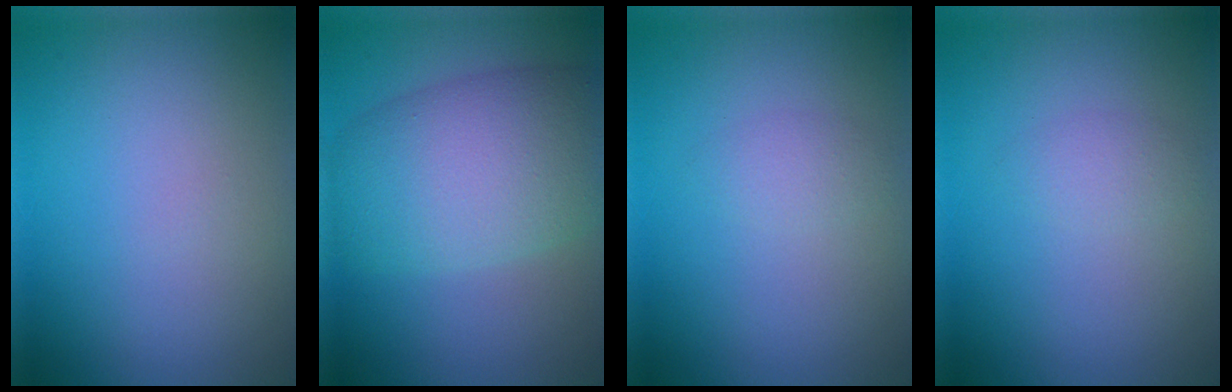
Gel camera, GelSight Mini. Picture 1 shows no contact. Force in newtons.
{"total": 9.4, "press": 9.4, "slide": 0.3}
{"total": 1.4, "press": 1.4, "slide": 0.0}
{"total": 1.4, "press": 1.4, "slide": 0.0}